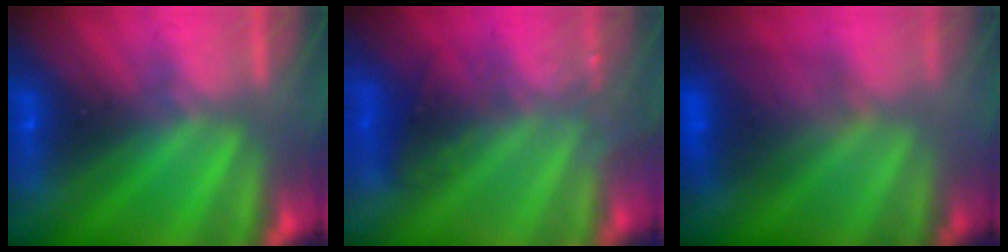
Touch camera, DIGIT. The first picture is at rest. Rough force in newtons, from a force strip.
{"total": 2.9}
{"total": 3.5}